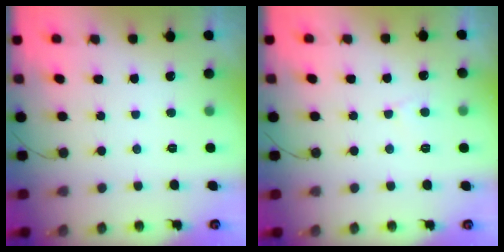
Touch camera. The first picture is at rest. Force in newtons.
{"total": 3.2, "press": 3.2, "slide": 0.3}